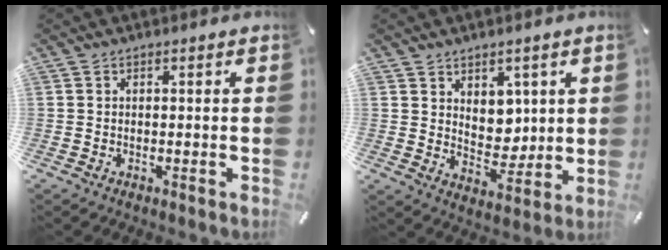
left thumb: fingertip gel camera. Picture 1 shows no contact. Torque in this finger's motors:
{"motor_torque": [1.41, 1.31, 0.63, -0.64, 0.07]}